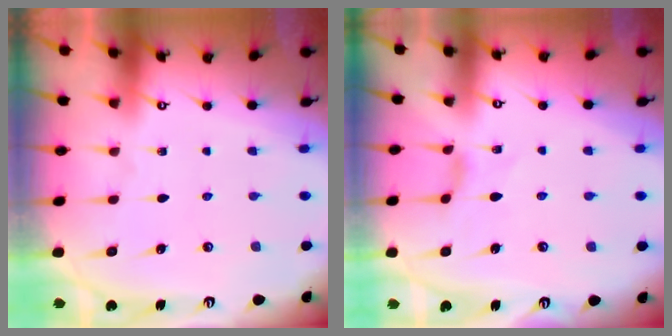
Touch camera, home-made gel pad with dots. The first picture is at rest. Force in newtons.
{"total": 1.5, "press": 1.4, "slide": 0.4}